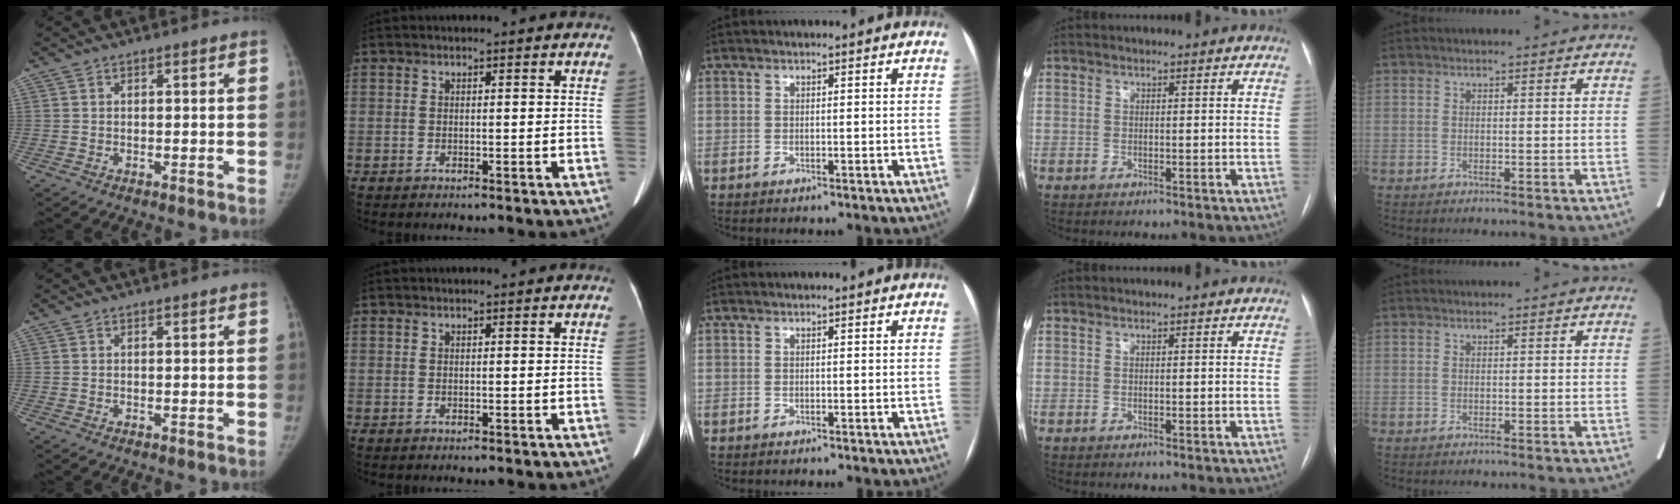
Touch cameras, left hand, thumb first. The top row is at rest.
{}